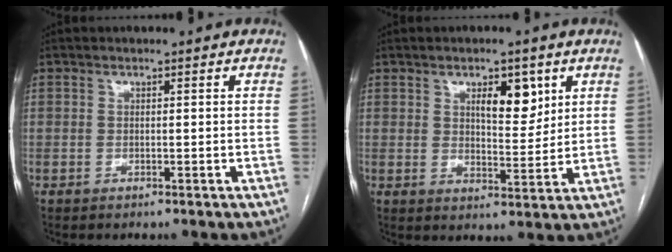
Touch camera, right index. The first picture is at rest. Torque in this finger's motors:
{"motor_torque": [0.17, 0.10, 0.13, 0.06]}